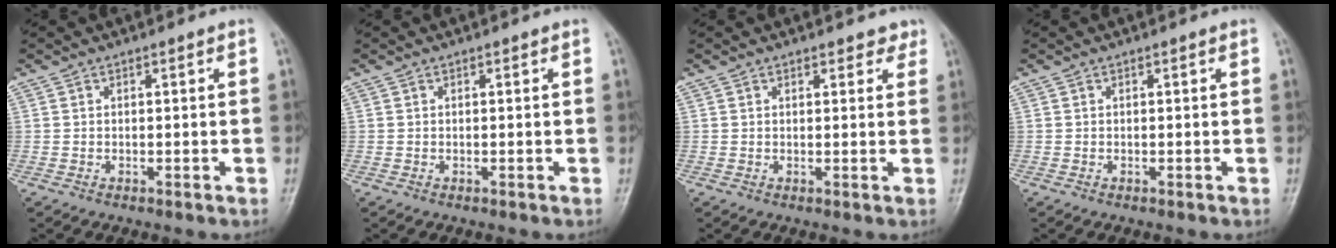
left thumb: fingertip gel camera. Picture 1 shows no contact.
{"total": 0.0}
{"total": 2.4, "force": [1.9, 1.3, 0.9], "torque": [0.013, -0.006, 0.017]}
{"total": 0.0}